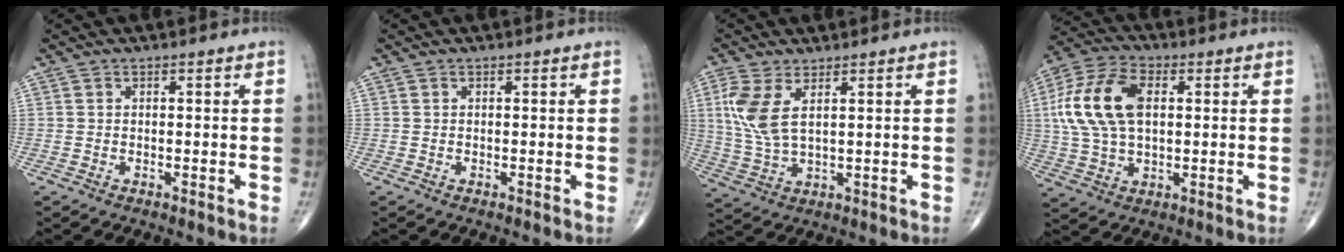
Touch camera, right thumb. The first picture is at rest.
{"total": 0.0}
{"total": 8.3, "force": [2.8, 3.6, 7.0], "torque": [-0.164, -0.007, 0.066]}
{"total": 15.8, "force": [2.7, 9.2, 12.6], "torque": [-0.257, 0.013, 0.048]}